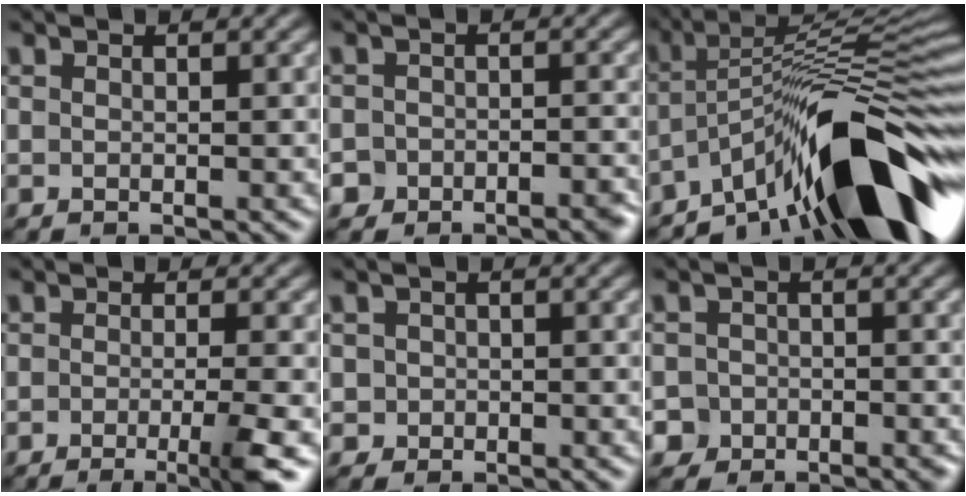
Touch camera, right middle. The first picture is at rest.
{"total": 3.5, "force": [-2.7, 2.1, 0.5], "torque": [0.013, 0.010, -0.038]}
{"total": 13.8, "force": [-6.7, 3.5, 11.5], "torque": [-0.163, 0.025, -0.111]}
{"total": 4.3, "force": [-1.7, 0.8, 3.9], "torque": [-0.057, -0.012, -0.033]}
{"total": 1.1, "force": [-0.2, 1.1, -0.1], "torque": [0.013, -0.003, -0.004]}
{"total": 4.1, "force": [-2.8, 3.0, 0.4], "torque": [0.020, 0.002, -0.046]}